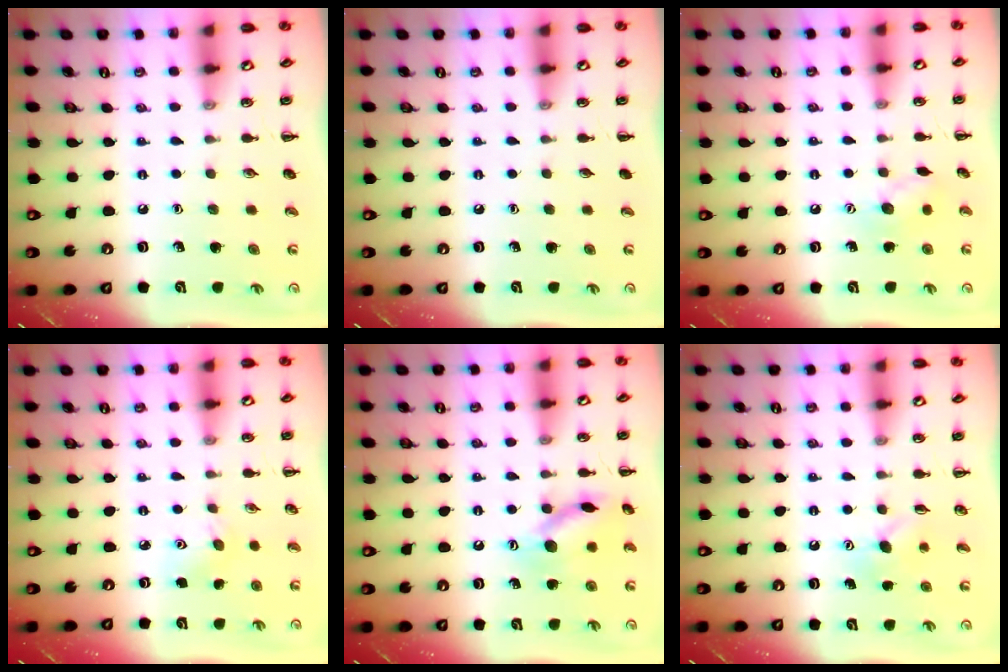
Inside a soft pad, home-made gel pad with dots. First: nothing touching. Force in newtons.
{"total": 0.0}
{"total": 7.9, "press": 7.9, "slide": 0.4}
{"total": 5.8, "press": 5.6, "slide": 1.5}
{"total": 13.2, "press": 13.2, "slide": 1.1}
{"total": 4.8, "press": 4.7, "slide": 1.1}